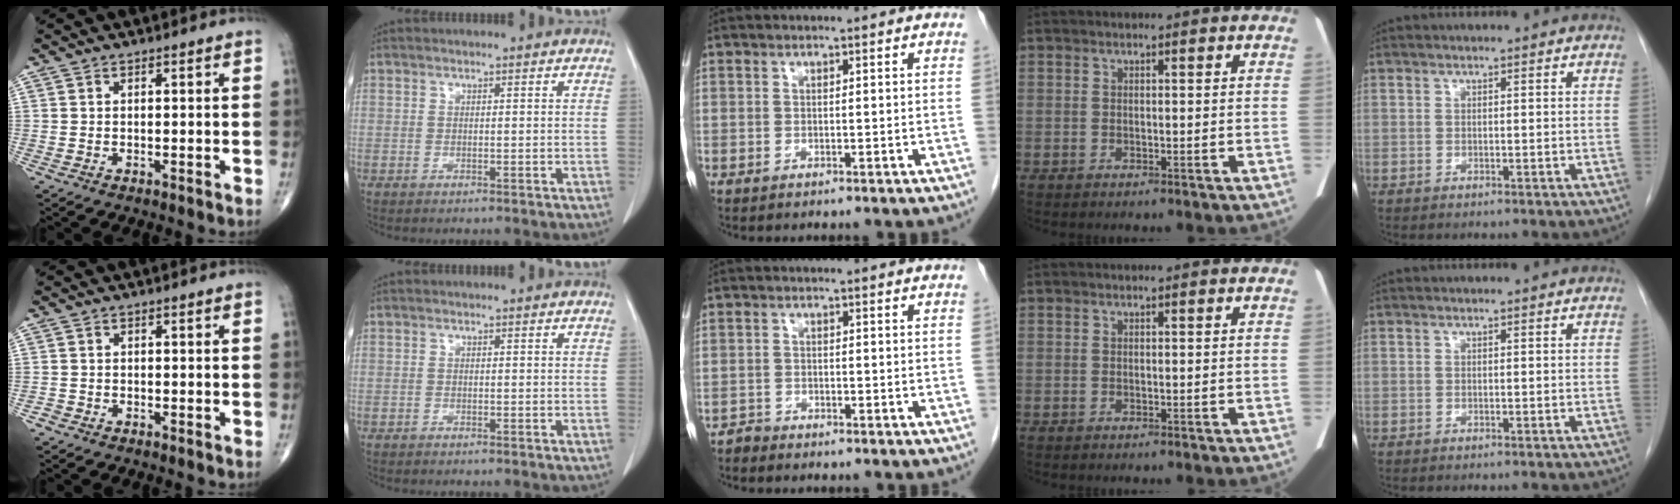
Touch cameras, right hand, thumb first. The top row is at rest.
{"thumb": {"total": 0.8, "force": [-0.6, 0.5, 0.0], "torque": [0.001, 0.002, -0.018]}, "middle": {"total": 1.1, "force": [-1.0, 0.2, -0.4], "torque": [0.009, -0.002, -0.021]}}